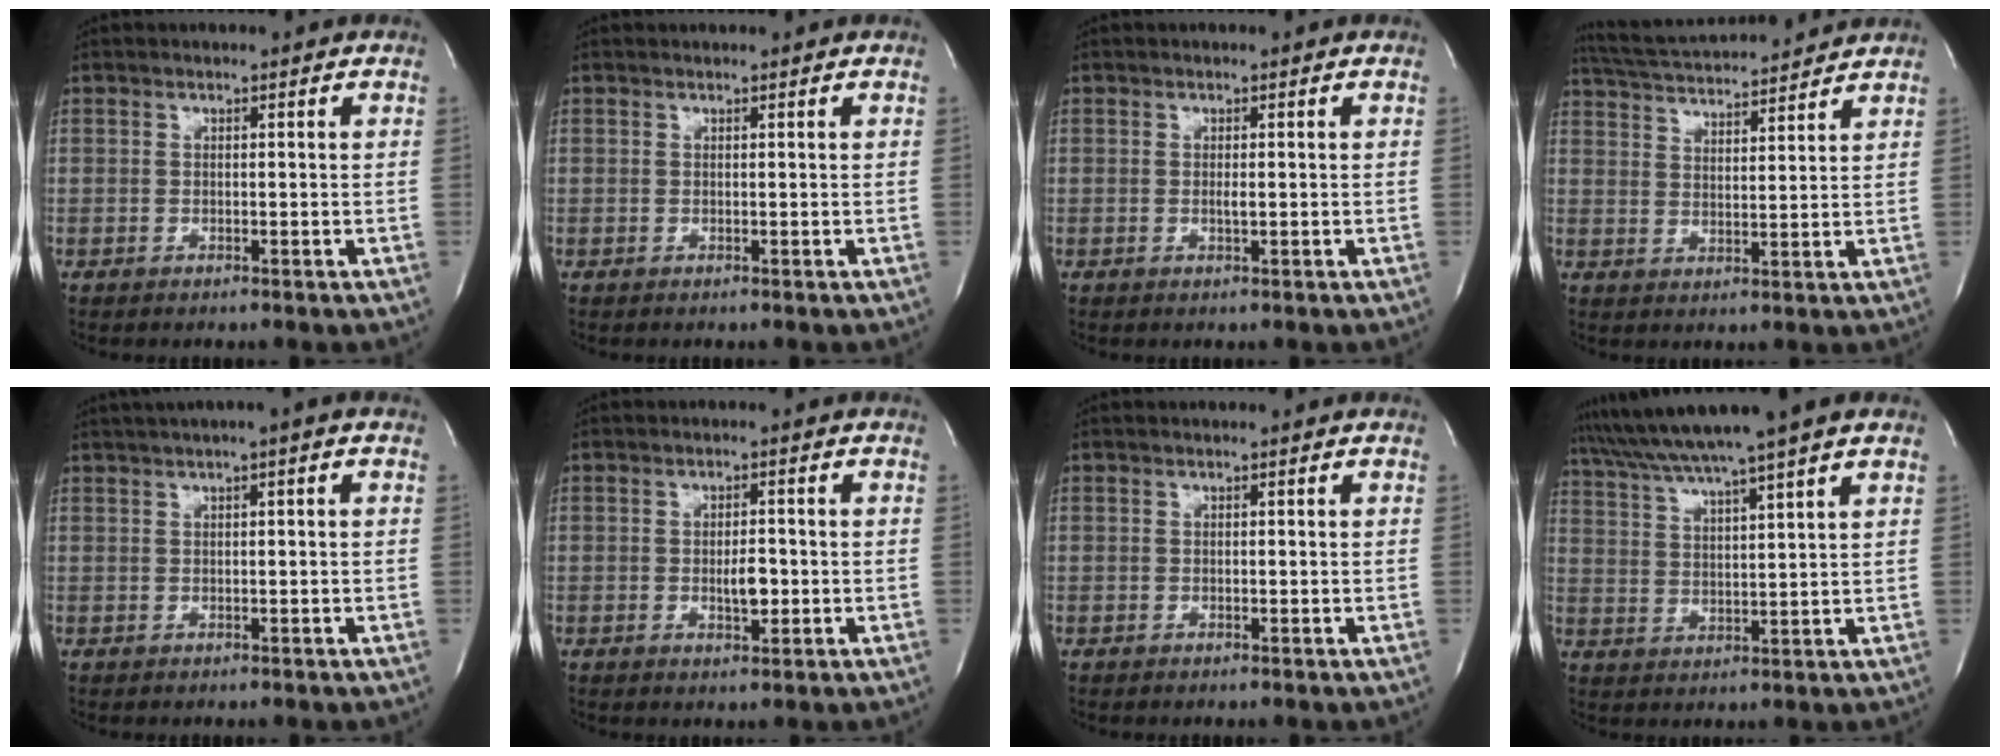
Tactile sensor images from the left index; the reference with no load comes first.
{"total": 0.7, "force": [0.7, 0.0, 0.1], "torque": [-0.003, 0.014, 0.014]}
{"total": 0.8, "force": [-0.1, 0.1, 0.7], "torque": [-0.018, -0.003, -0.001]}
{"total": 13.7, "force": [13.0, 1.0, 4.5], "torque": [-0.092, 0.025, 0.201]}
{"total": 3.1, "force": [1.4, 0.0, 2.7], "torque": [-0.051, 0.014, 0.024]}
{"total": 3.2, "force": [-0.7, 1.2, 2.9], "torque": [-0.049, 0.000, -0.007]}
{"total": 0.0}
{"total": 11.4, "force": [9.4, -1.5, 6.4], "torque": [-0.117, 0.028, 0.153]}